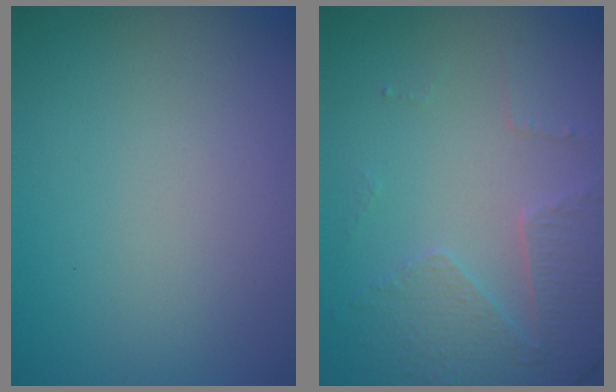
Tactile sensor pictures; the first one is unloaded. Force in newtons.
{"total": 4.6, "press": 3.4, "slide": 3.1}